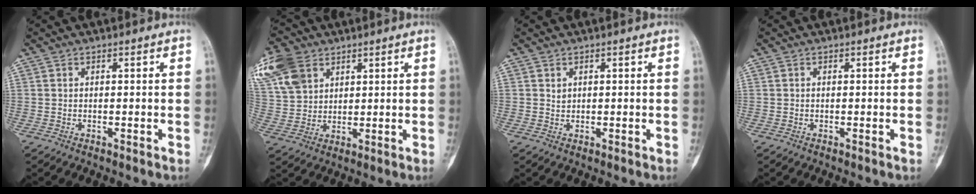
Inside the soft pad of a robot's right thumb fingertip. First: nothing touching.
{"total": 9.8, "force": [5.0, 7.2, 4.5], "torque": [-0.089, -0.002, 0.101]}
{"total": 1.3, "force": [0.5, 1.1, -0.2], "torque": [0.011, -0.001, 0.008]}
{"total": 0.0}